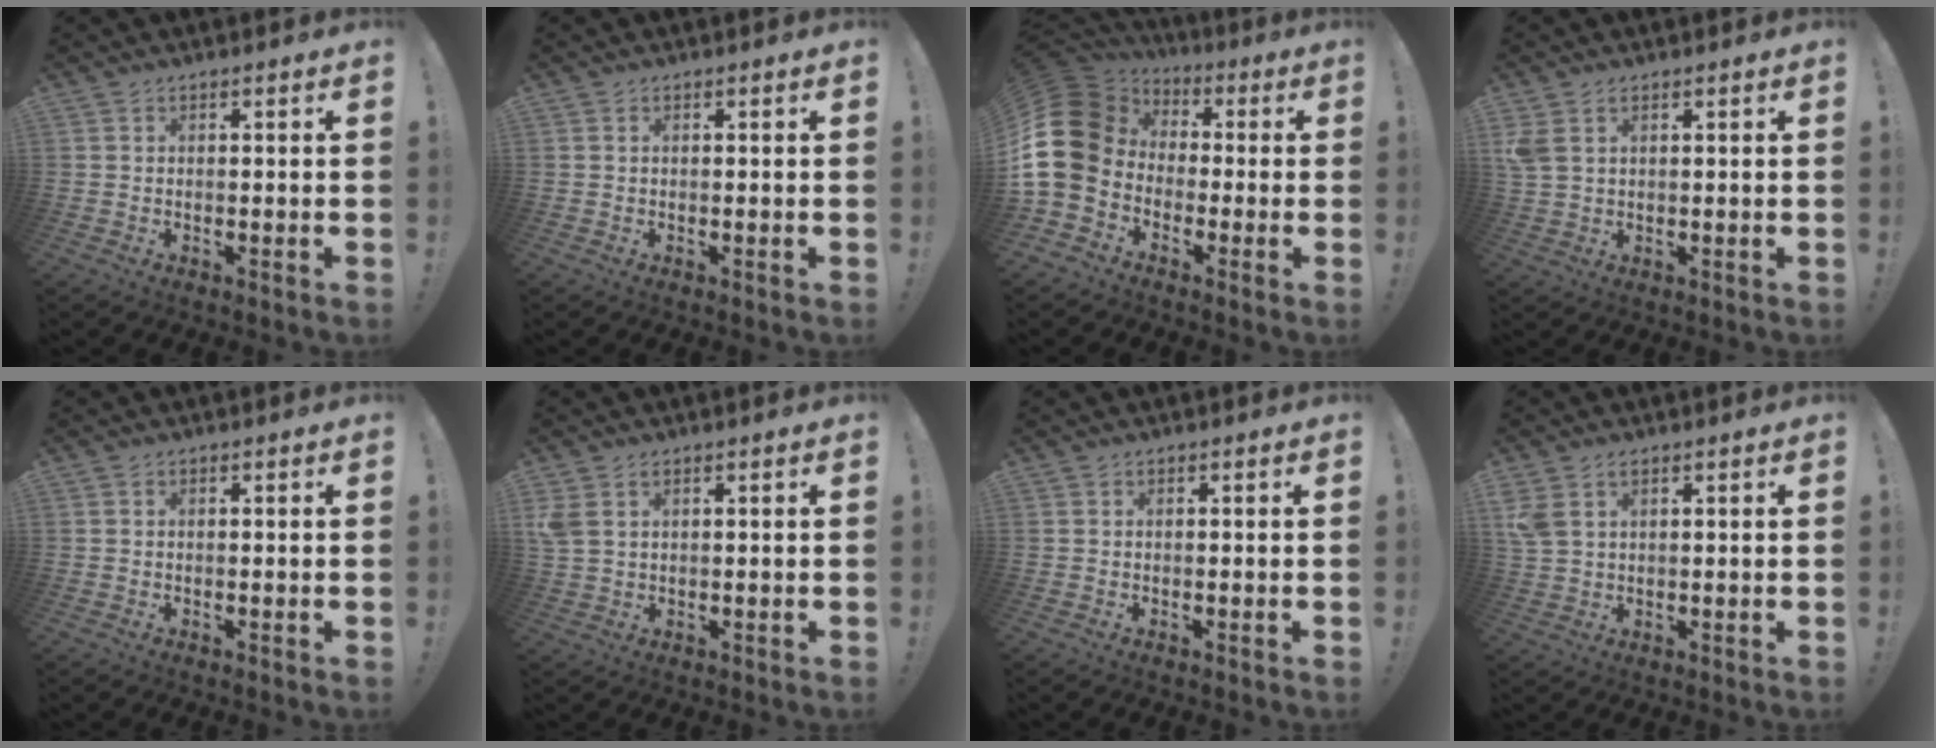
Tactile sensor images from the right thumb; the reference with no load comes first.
{"total": 0.0}
{"total": 16.1, "force": [-0.5, 12.7, 9.9], "torque": [-0.201, 0.017, 0.005]}
{"total": 3.9, "force": [1.9, 2.3, 2.5], "torque": [-0.056, -0.006, 0.036]}
{"total": 0.0}
{"total": 3.6, "force": [1.8, 2.1, 2.3], "torque": [-0.043, -0.003, 0.036]}
{"total": 0.0}
{"total": 4.5, "force": [2.5, 2.6, 2.7], "torque": [-0.054, -0.004, 0.050]}